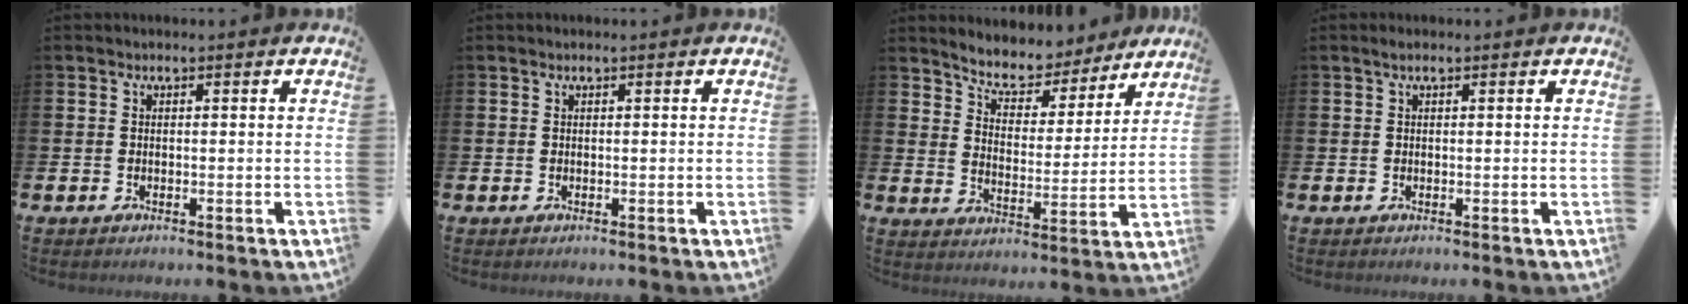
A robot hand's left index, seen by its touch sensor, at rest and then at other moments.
{"total": 0.0}
{"total": 6.6, "force": [6.3, 2.0, 0.7], "torque": [-0.039, -0.049, 0.107]}
{"total": 0.8, "force": [0.5, 0.1, 0.7], "torque": [-0.014, 0.003, 0.009]}